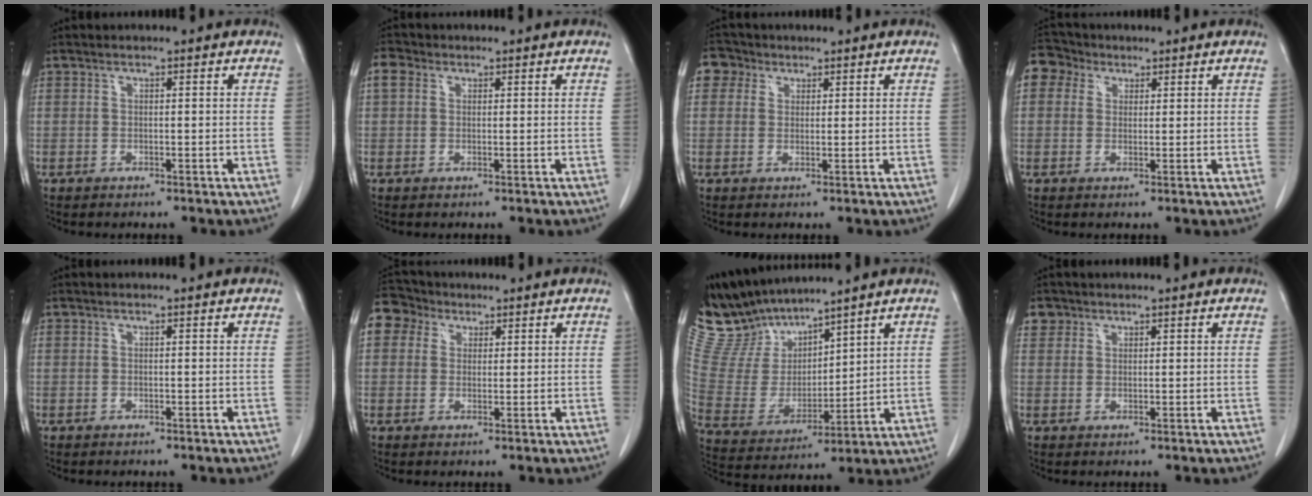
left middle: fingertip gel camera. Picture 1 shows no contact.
{"total": 2.3, "force": [0.9, 1.9, 1.0], "torque": [-0.024, 0.017, 0.014]}
{"total": 3.5, "force": [1.7, 3.1, 0.4], "torque": [-0.006, 0.014, 0.028]}
{"total": 5.4, "force": [2.7, 4.5, 1.2], "torque": [-0.025, 0.028, 0.051]}
{"total": 0.0}
{"total": 6.5, "force": [3.4, 5.4, 1.5], "torque": [-0.030, 0.033, 0.066]}
{"total": 13.0, "force": [12.4, 3.0, 2.5], "torque": [-0.074, 0.004, 0.267]}
{"total": 2.1, "force": [1.4, 1.7, -0.1], "torque": [0.012, 0.007, 0.021]}